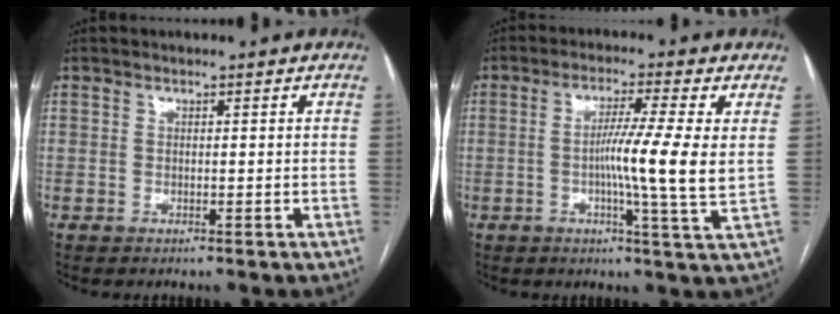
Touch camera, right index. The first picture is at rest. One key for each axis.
{"total": 9.1, "fx": 0.3, "fy": -1.2, "fz": 9.0, "tx": -0.157, "ty": -0.006, "tz": 0.000}